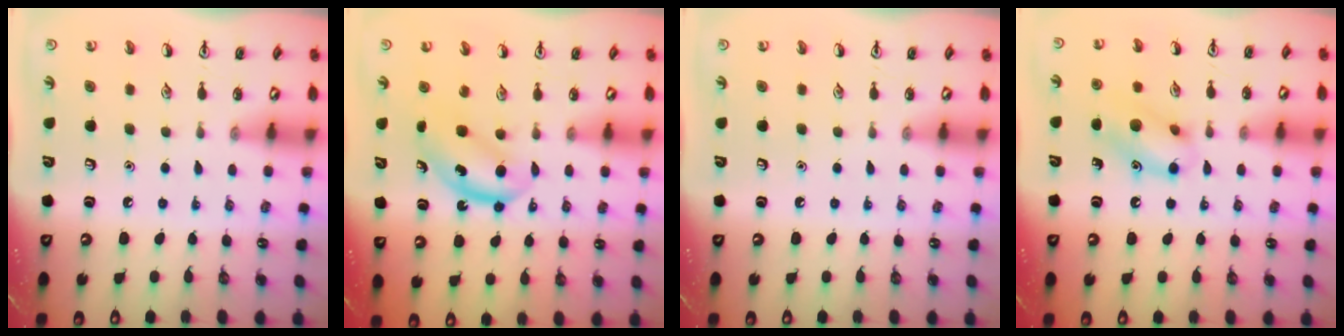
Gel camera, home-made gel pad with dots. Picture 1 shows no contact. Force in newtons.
{"total": 5.5, "press": 5.4, "slide": 1.1}
{"total": 0.0}
{"total": 11.7, "press": 11.6, "slide": 0.9}